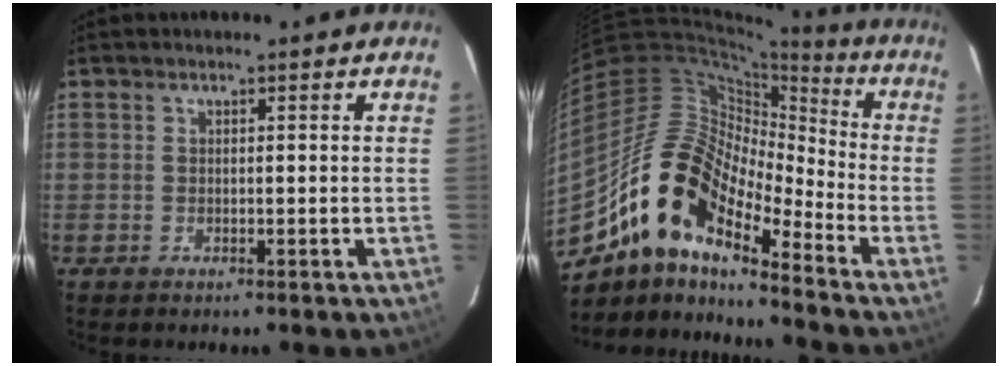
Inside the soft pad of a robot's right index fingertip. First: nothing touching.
{"total": 17.8, "force": [-11.8, 6.6, 11.6], "torque": [-0.198, -0.005, -0.239]}